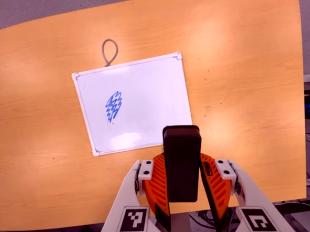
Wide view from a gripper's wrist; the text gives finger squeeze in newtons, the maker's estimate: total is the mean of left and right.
{"total": 6.1, "left": 5.2, "right": 7.0}